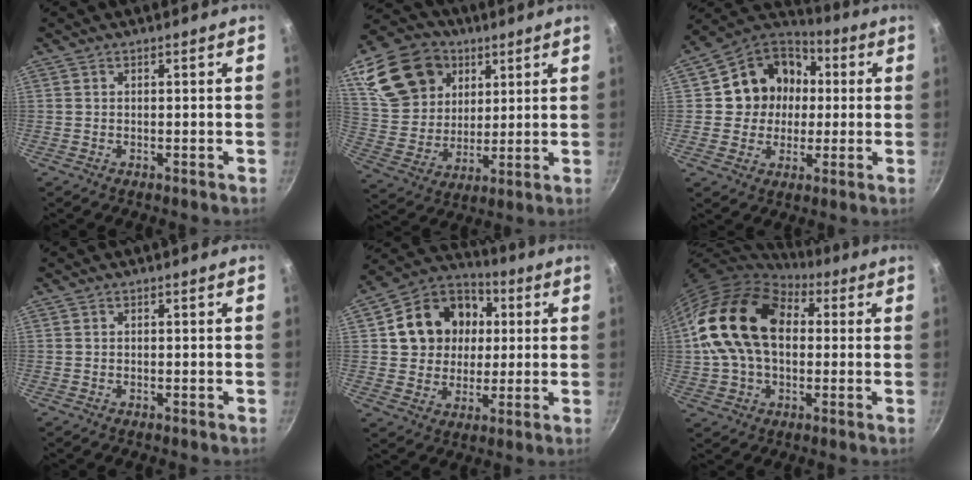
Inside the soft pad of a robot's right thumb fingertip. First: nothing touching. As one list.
[{"total": 19.6, "force": [8.8, 14.8, 9.4], "torque": [-0.163, -0.018, 0.170]}, {"total": 14.9, "force": [1.5, 13.4, 6.5], "torque": [-0.076, 0.029, 0.013]}, {"total": 0.0}, {"total": 16.3, "force": [3.0, 13.8, 8.2], "torque": [-0.115, 0.022, 0.045]}, {"total": 19.8, "force": [2.9, 13.7, 14.0], "torque": [-0.232, 0.028, 0.038]}]